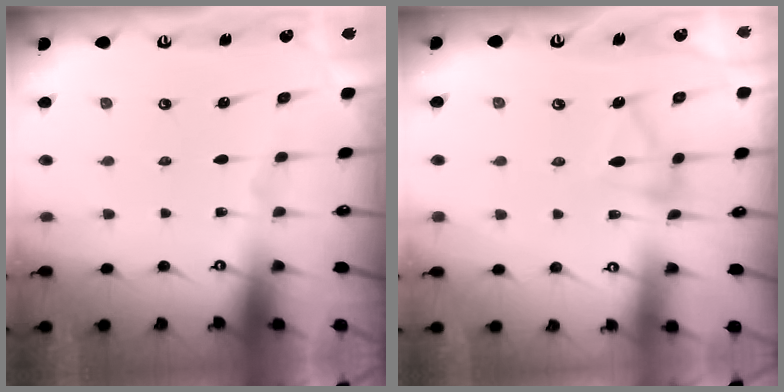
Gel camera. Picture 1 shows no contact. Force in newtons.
{"total": 7.1, "press": 7.1, "slide": 0.6}